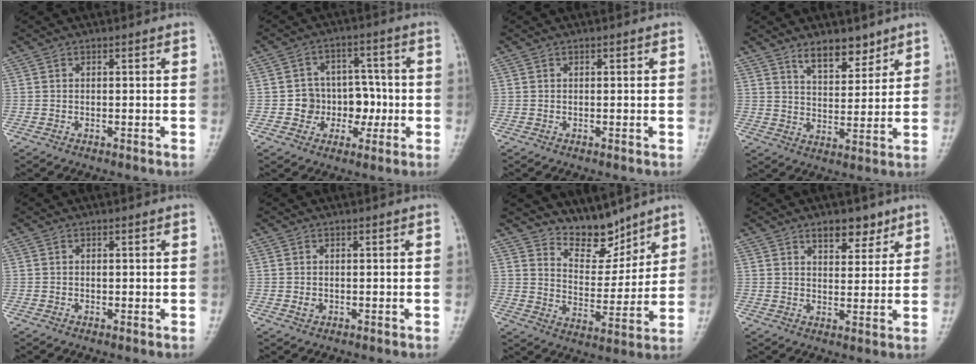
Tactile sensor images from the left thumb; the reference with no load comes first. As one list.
[{"total": 8.7, "force": [-1.8, 7.6, 3.8], "torque": [0.000, 0.034, -0.030]}, {"total": 0.0}, {"total": 7.6, "force": [5.5, 3.4, 3.9], "torque": [-0.030, -0.041, 0.094]}, {"total": 0.6, "force": [0.1, 0.5, 0.4], "torque": [-0.001, 0.001, -0.001]}, {"total": 1.0, "force": [-0.1, 0.8, 0.5], "torque": [-0.005, 0.001, 0.000]}, {"total": 8.8, "force": [7.6, 3.7, 2.2], "torque": [-0.004, -0.065, 0.141]}, {"total": 6.1, "force": [4.0, 3.2, 3.3], "torque": [-0.016, -0.023, 0.060]}]